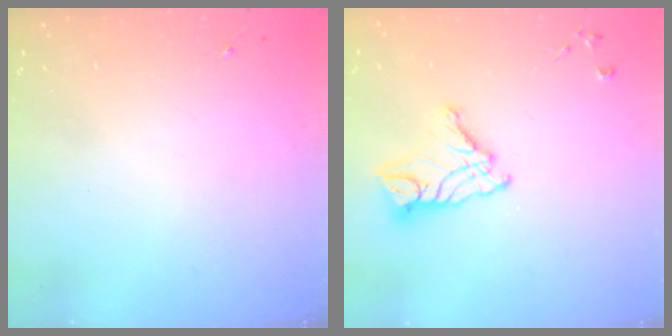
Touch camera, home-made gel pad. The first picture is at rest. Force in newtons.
{"total": 12.7, "press": 12.6, "slide": 1.1}